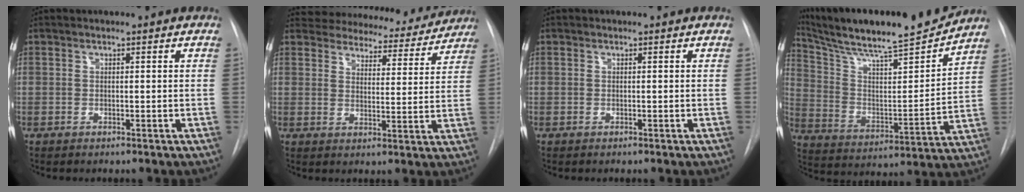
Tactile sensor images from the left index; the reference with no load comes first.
{"total": 17.2, "force": [16.2, 4.8, 3.5], "torque": [-0.040, -0.010, 0.200]}
{"total": 0.0}
{"total": 21.1, "force": [19.2, 0.4, 8.8], "torque": [-0.166, -0.029, 0.306]}